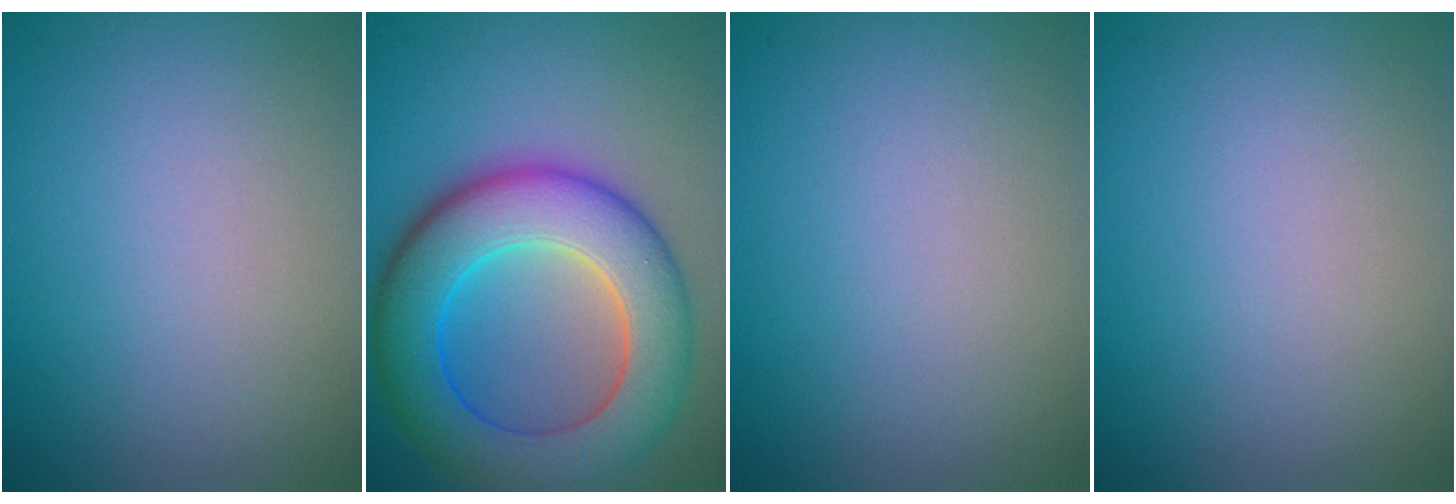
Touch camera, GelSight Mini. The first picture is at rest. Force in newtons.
{"total": 10.4, "press": 10.4, "slide": 0.3}
{"total": 0.0}
{"total": 0.0}